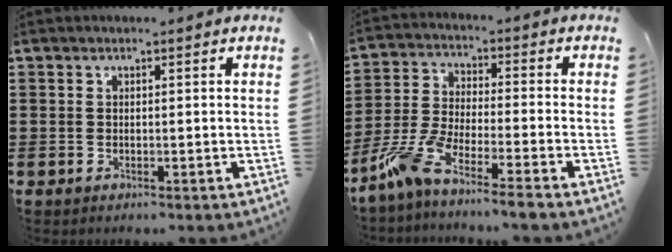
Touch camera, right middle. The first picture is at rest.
{"total": 7.0, "force": [-6.0, 0.0, 3.7], "torque": [-0.100, -0.019, -0.124]}